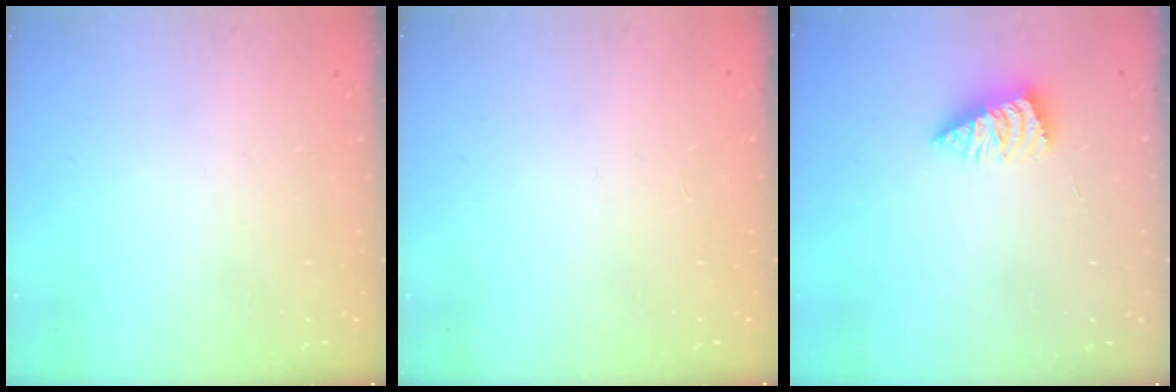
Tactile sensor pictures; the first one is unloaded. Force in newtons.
{"total": 0.0}
{"total": 3.2, "press": 3.2, "slide": 0.1}